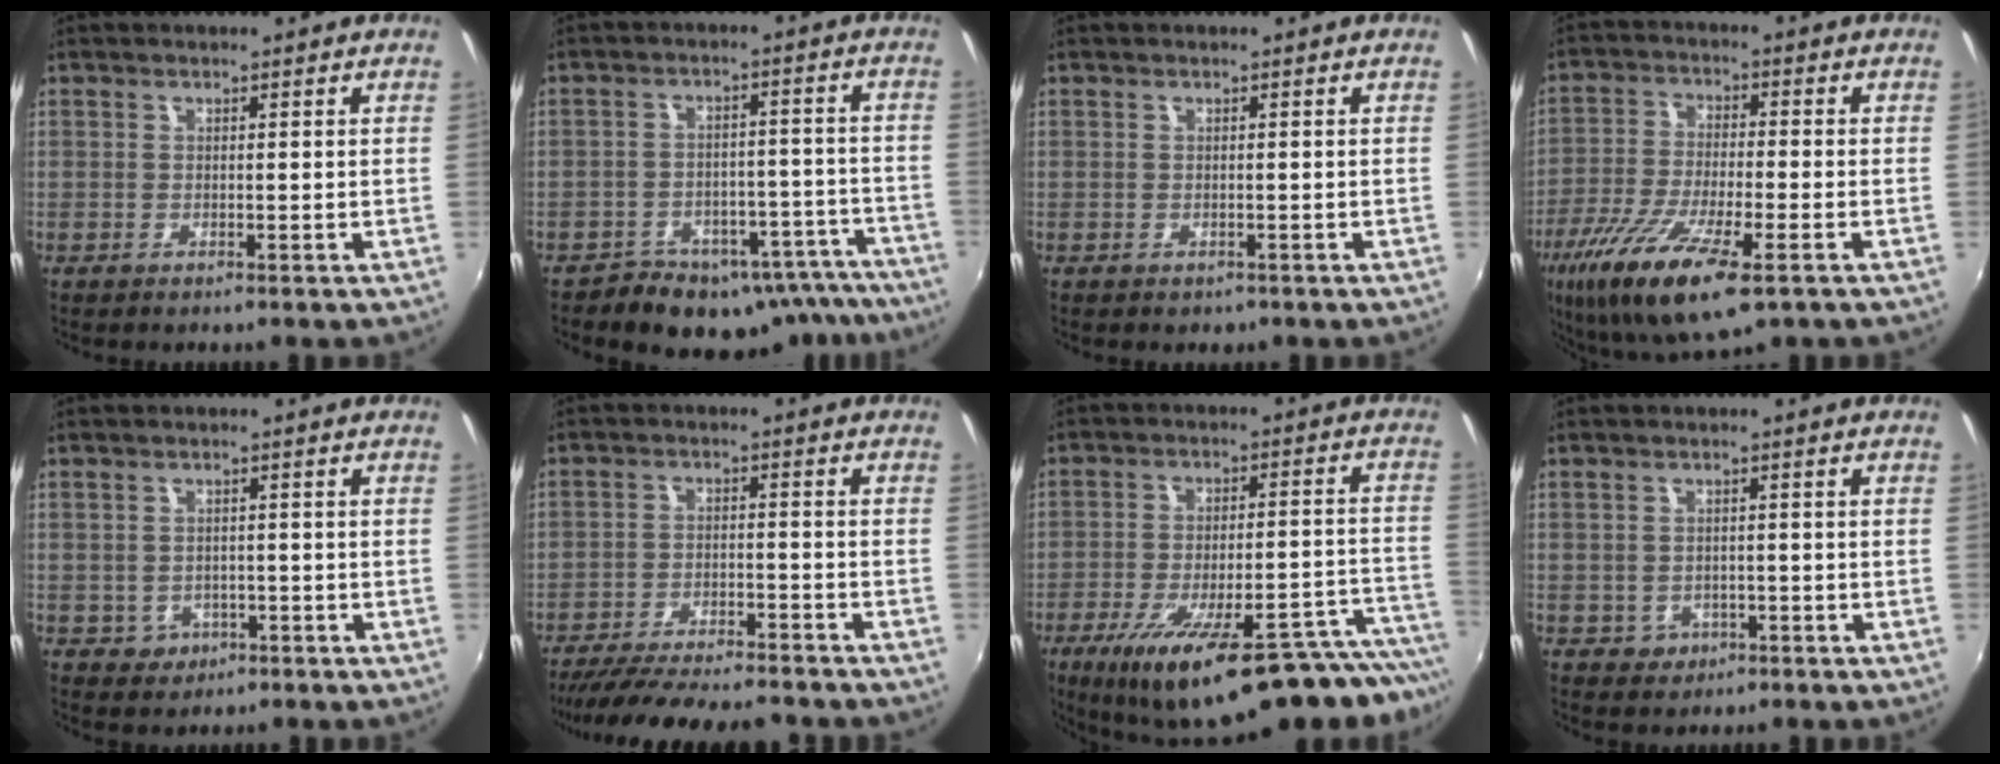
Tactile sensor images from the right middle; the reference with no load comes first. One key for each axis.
{"total": 16.5, "fx": -12.9, "fy": 9.0, "fz": 5.0, "tx": -0.091, "ty": 0.036, "tz": -0.138}
{"total": 0.9, "fx": -0.4, "fy": 0.8, "fz": 0.2, "tx": -0.006, "ty": -0.004, "tz": -0.004}
{"total": 16.8, "fx": -9.2, "fy": 4.4, "fz": 13.3, "tx": -0.271, "ty": -0.054, "tz": -0.172}
{"total": 3.5, "fx": -1.3, "fy": 3.1, "fz": 0.6, "tx": -0.023, "ty": 0.003, "tz": -0.013}
{"total": 17.7, "fx": -15.7, "fy": 3.2, "fz": 7.7, "tx": -0.155, "ty": -0.023, "tz": -0.233}
{"total": 27.5, "fx": -21.3, "fy": 3.3, "fz": 17.1, "tx": -0.223, "ty": -0.051, "tz": -0.296}
{"total": 3.2, "fx": -1.2, "fy": 2.8, "fz": 0.6, "tx": -0.021, "ty": 0.001, "tz": -0.013}